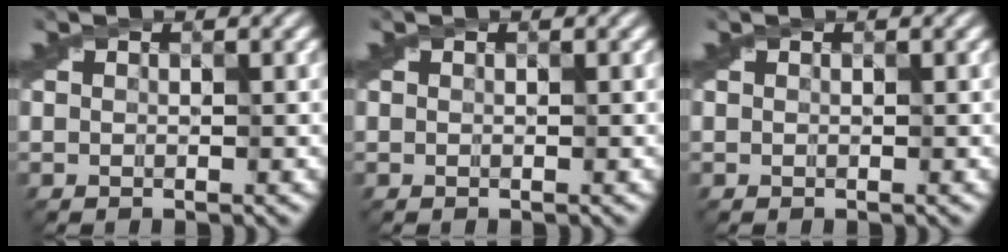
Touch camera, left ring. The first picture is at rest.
{"total": 0.0}
{"total": 0.0}